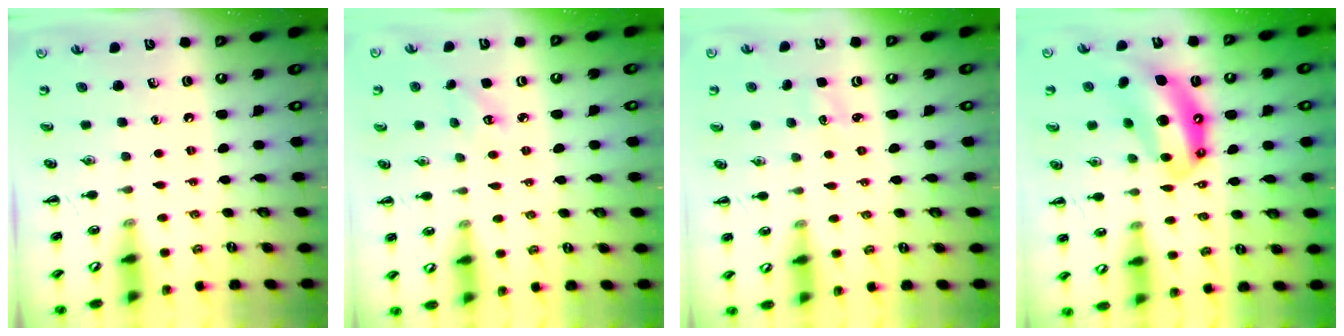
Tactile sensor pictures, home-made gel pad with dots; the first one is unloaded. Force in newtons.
{"total": 2.6, "press": 2.5, "slide": 0.7}
{"total": 1.4, "press": 1.3, "slide": 0.4}
{"total": 12.8, "press": 12.4, "slide": 3.2}